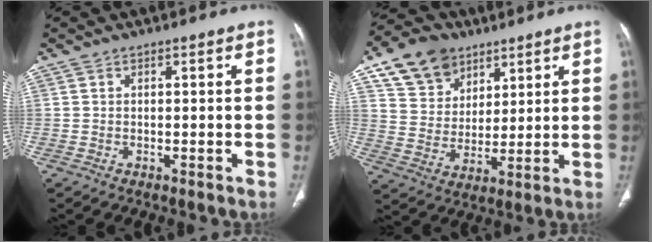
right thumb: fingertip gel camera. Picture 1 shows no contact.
{"total": 13.4, "force": [7.9, 9.6, 5.1], "torque": [-0.064, -0.020, 0.148]}